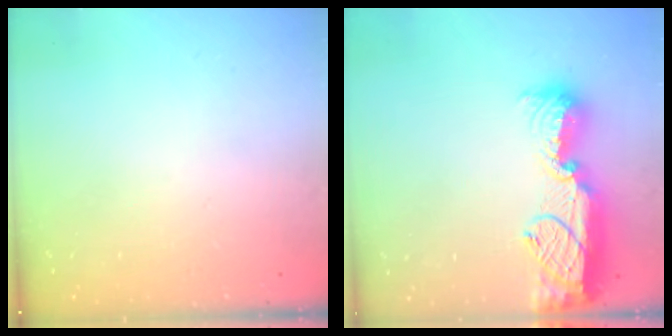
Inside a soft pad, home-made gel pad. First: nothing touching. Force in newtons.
{"total": 17.4, "press": 16.6, "slide": 5.5}